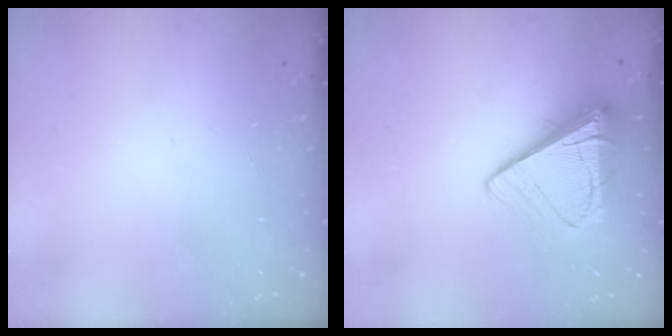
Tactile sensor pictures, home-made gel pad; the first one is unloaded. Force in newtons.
{"total": 11.6, "press": 11.5, "slide": 1.5}